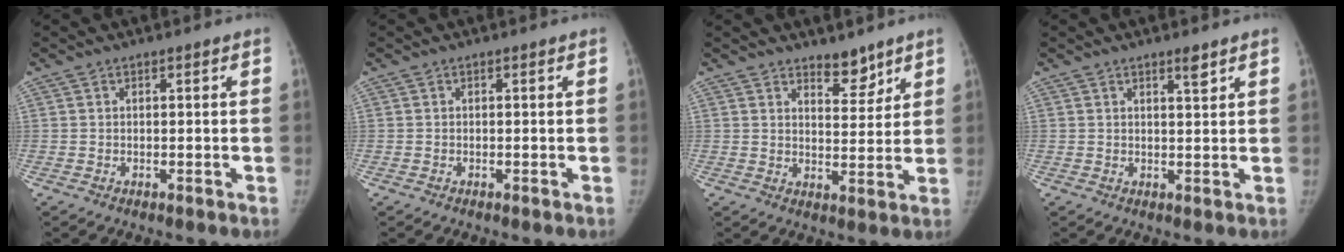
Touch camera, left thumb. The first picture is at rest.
{"total": 0.0}
{"total": 5.4, "force": [4.3, 2.3, 2.3], "torque": [-0.005, -0.034, 0.068]}
{"total": 2.1, "force": [1.6, 0.2, 1.4], "torque": [-0.017, -0.012, 0.026]}